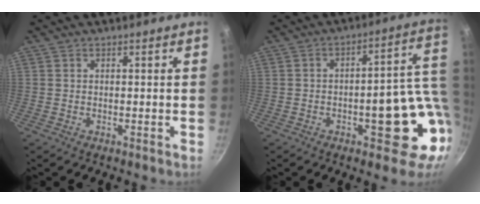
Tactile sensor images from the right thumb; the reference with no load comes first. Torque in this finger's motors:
{"motor_torque": [2.06, 1.57, 1.47, -0.42, 0.24]}